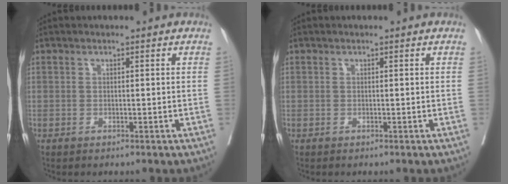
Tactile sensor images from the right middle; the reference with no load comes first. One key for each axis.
{"total": 0.0}